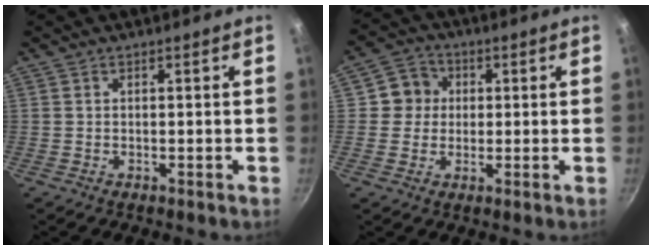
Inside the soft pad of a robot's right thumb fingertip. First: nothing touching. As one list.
[{"total": 6.2, "force": [1.0, 5.9, 1.6], "torque": [0.016, 0.010, 0.004]}]